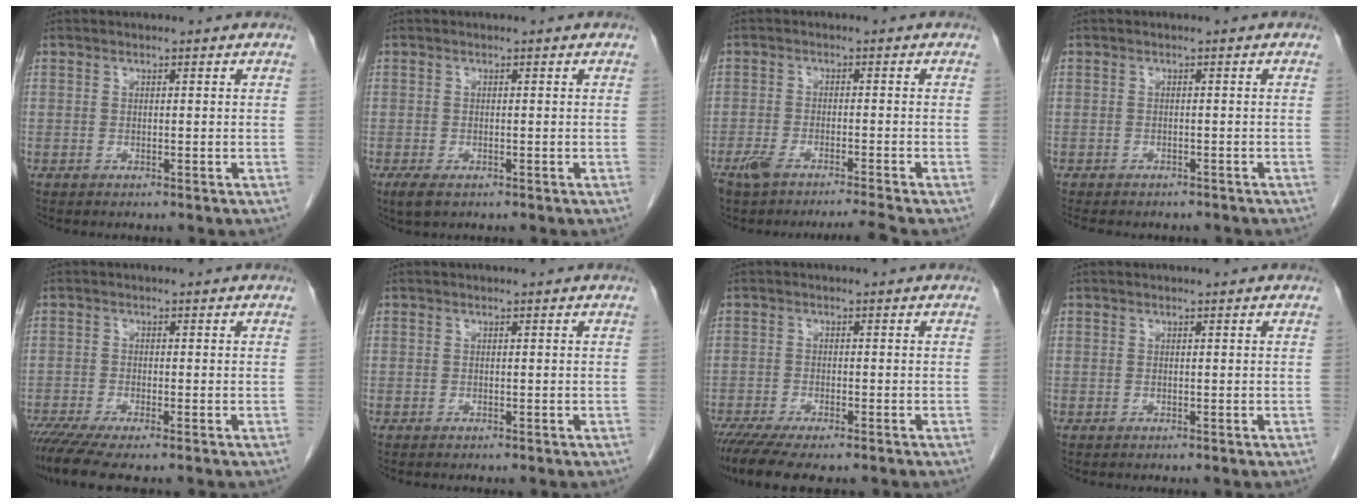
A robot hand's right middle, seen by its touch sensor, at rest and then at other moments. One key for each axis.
{"total": 2.4, "fx": -1.4, "fy": 1.1, "fz": 1.7, "tx": -0.036, "ty": -0.004, "tz": -0.020}
{"total": 5.9, "fx": -5.0, "fy": -0.7, "fz": 3.1, "tx": -0.054, "ty": -0.010, "tz": -0.085}
{"total": 8.9, "fx": -7.6, "fy": 3.1, "fz": 3.4, "tx": -0.054, "ty": -0.002, "tz": -0.091}
{"total": 6.5, "fx": -5.0, "fy": 0.5, "fz": 4.1, "tx": -0.066, "ty": -0.015, "tz": -0.087}
{"total": 0.0}
{"total": 9.4, "fx": -7.4, "fy": 1.9, "fz": 5.4, "tx": -0.083, "ty": -0.014, "tz": -0.116}
{"total": 0.0}